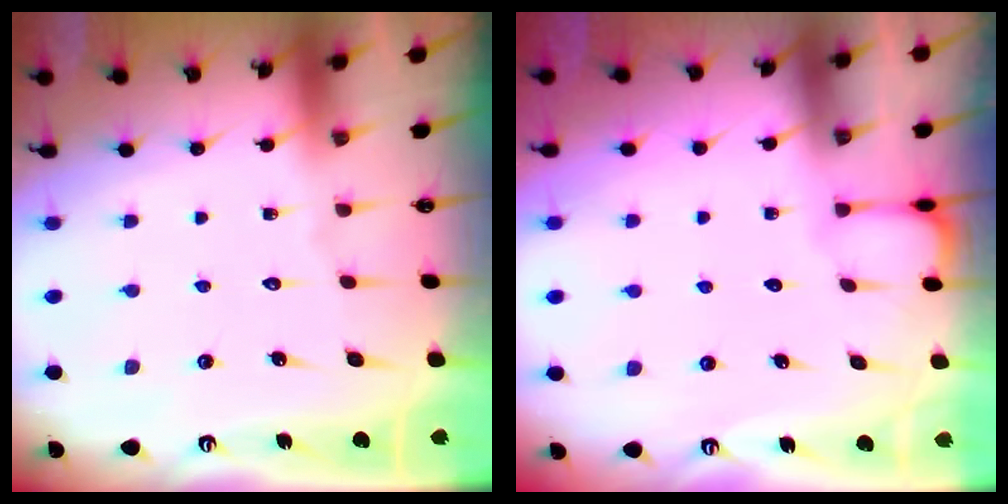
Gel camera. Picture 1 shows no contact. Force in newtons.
{"total": 0.9, "press": 0.9, "slide": 0.0}